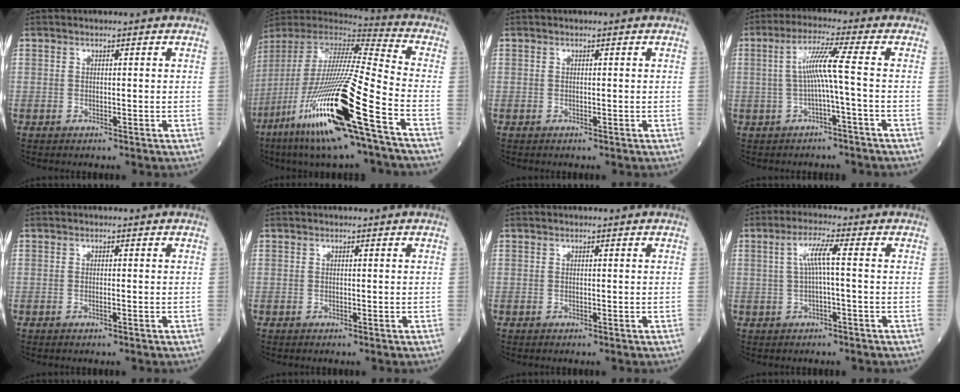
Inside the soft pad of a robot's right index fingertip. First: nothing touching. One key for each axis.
{"total": 28.2, "fx": -12.7, "fy": 2.0, "fz": 25.1, "tx": -0.516, "ty": -0.080, "tz": -0.241}
{"total": 0.0}
{"total": 6.4, "fx": -0.8, "fy": -0.6, "fz": 6.3, "tx": -0.128, "ty": 0.014, "tz": -0.010}
{"total": 0.9, "fx": -0.3, "fy": 0.3, "fz": 0.8, "tx": -0.021, "ty": -0.002, "tz": -0.006}
{"total": 0.0}
{"total": 0.0}
{"total": 4.8, "fx": 0.4, "fy": 0.6, "fz": 4.7, "tx": -0.098, "ty": 0.016, "tz": 0.011}